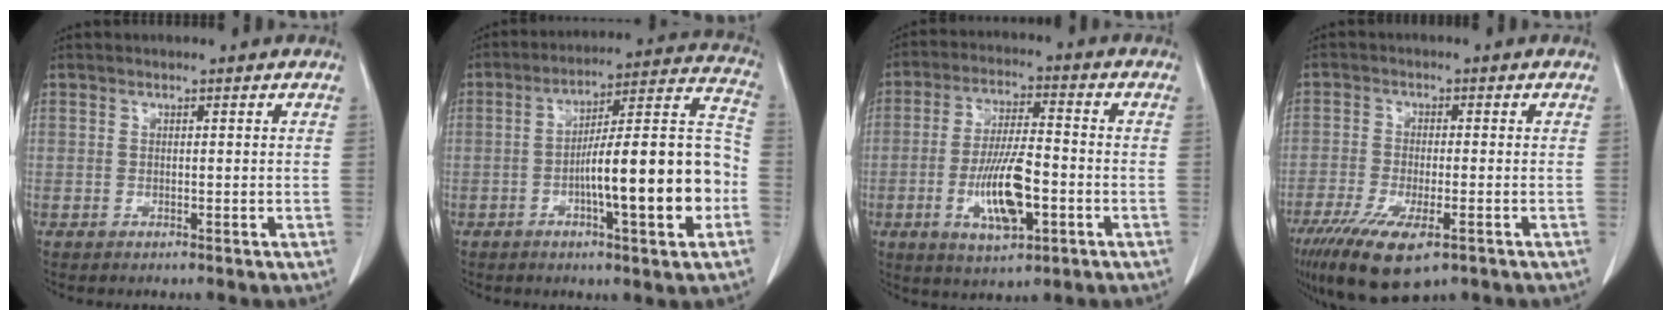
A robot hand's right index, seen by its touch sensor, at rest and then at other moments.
{"total": 17.3, "force": [-4.3, 1.9, 16.7], "torque": [-0.250, 0.020, -0.064]}
{"total": 10.8, "force": [-3.1, 2.9, 9.9], "torque": [-0.191, -0.002, -0.050]}
{"total": 11.6, "force": [-7.0, 3.4, 8.6], "torque": [-0.156, -0.028, -0.112]}